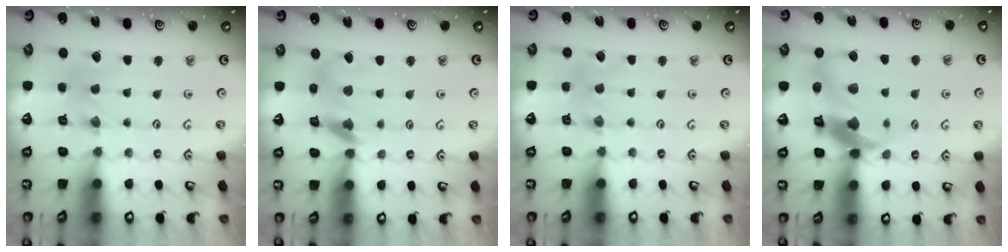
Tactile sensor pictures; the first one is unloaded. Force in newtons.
{"total": 11.6, "press": 11.5, "slide": 1.3}
{"total": 2.8, "press": 2.7, "slide": 0.4}
{"total": 15.3, "press": 15.1, "slide": 2.1}